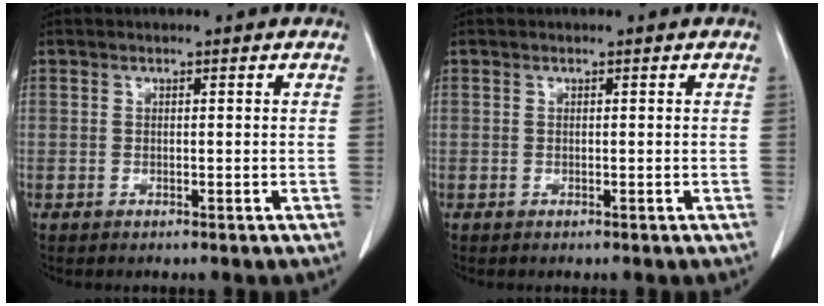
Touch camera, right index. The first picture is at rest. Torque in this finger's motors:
{"motor_torque": [0.00, 0.00, 0.00, 0.00]}